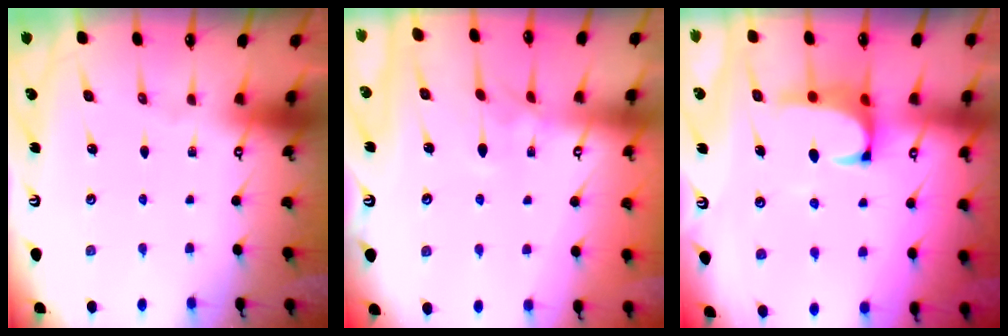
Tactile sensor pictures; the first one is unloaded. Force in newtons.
{"total": 4.1, "press": 4.1, "slide": 0.1}
{"total": 1.6, "press": 1.4, "slide": 0.7}